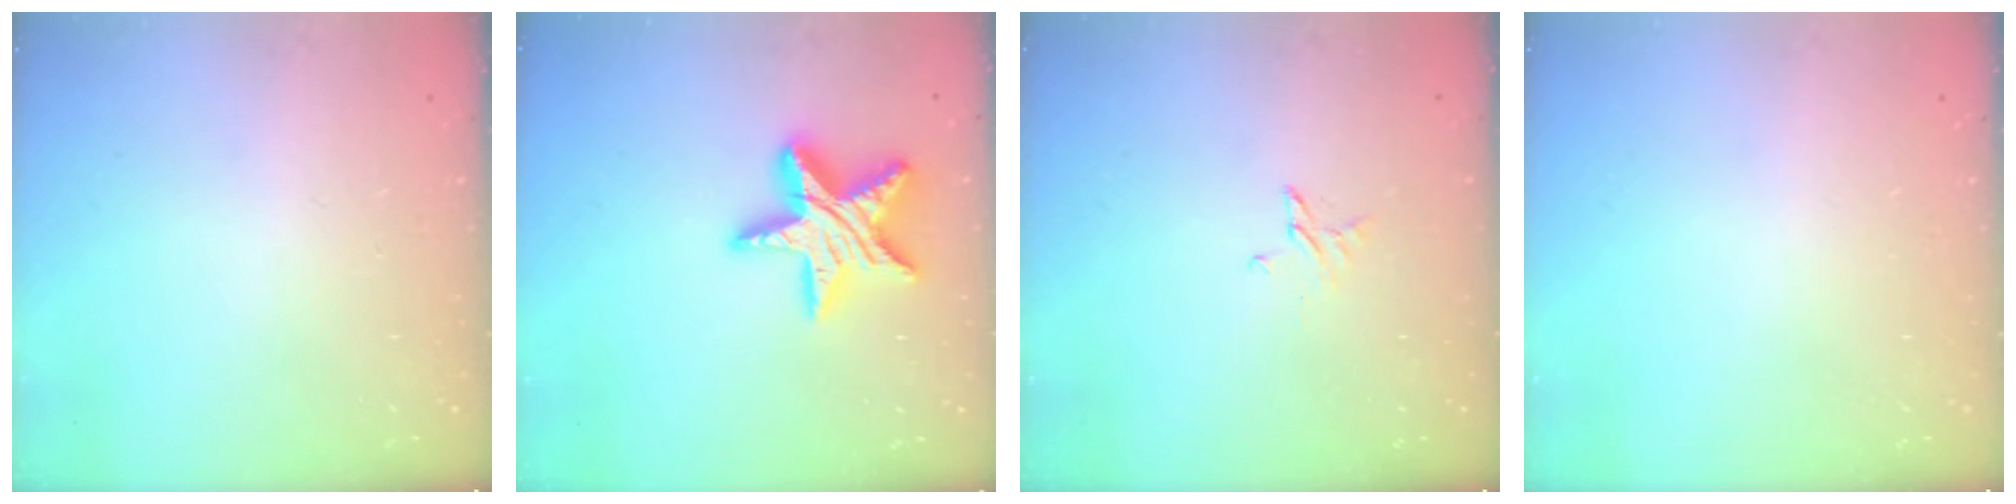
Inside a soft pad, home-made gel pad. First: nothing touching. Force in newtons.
{"total": 16.9, "press": 16.8, "slide": 1.3}
{"total": 2.6, "press": 2.6, "slide": 0.3}
{"total": 0.0}